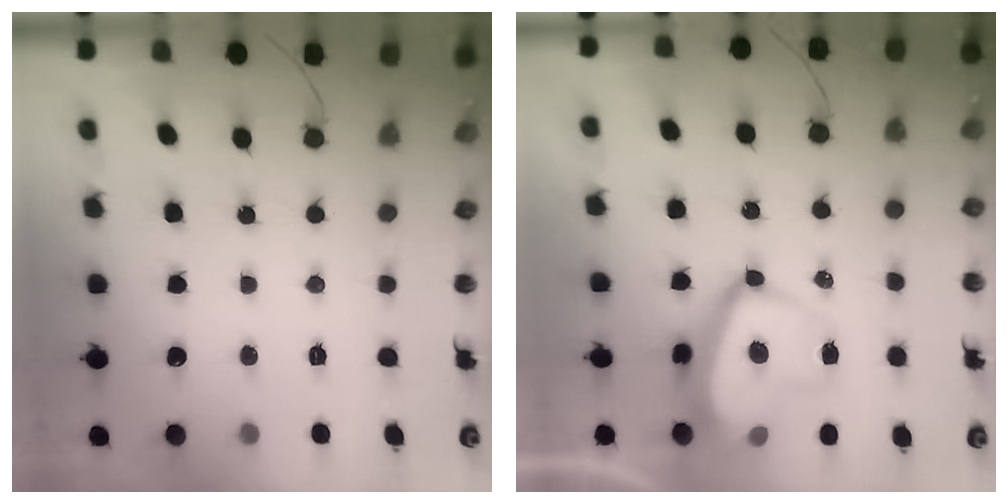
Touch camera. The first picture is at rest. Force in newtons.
{"total": 14.5, "press": 14.5, "slide": 1.1}